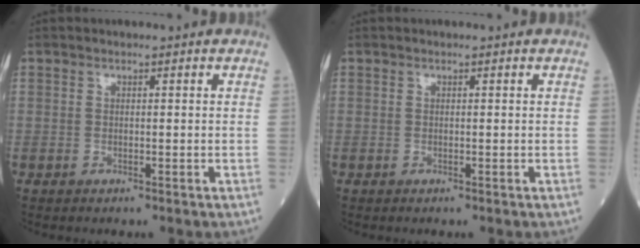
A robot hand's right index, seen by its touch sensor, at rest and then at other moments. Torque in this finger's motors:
{"motor_torque": [0.00, 0.00, 0.00, 0.00]}